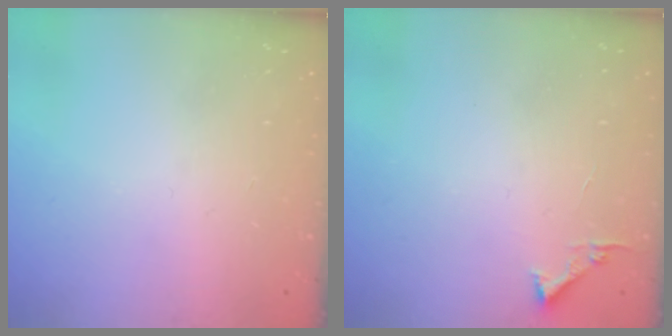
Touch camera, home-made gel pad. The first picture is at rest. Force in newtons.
{"total": 3.4, "press": 3.4, "slide": 0.4}